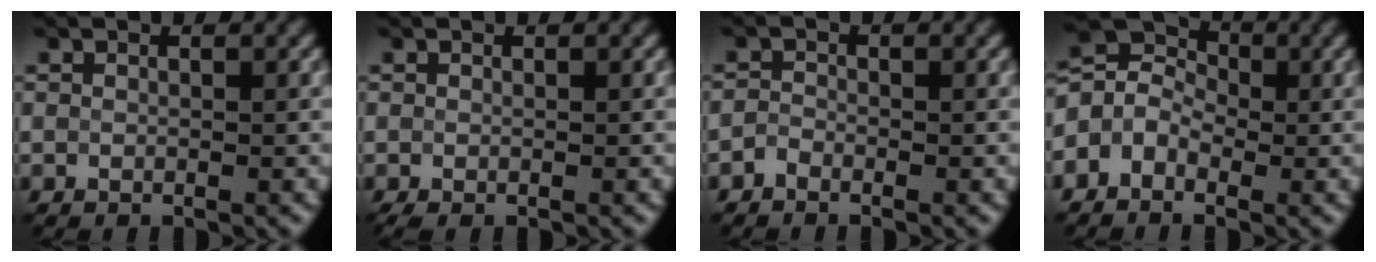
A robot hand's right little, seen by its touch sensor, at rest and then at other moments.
{"total": 0.6, "force": [-0.3, 0.2, 0.5], "torque": [-0.011, -0.005, -0.005]}
{"total": 1.0, "force": [-0.8, 0.4, 0.3], "torque": [-0.006, 0.003, -0.020]}
{"total": 3.9, "force": [-1.2, 3.2, 2.0], "torque": [-0.038, 0.015, -0.031]}